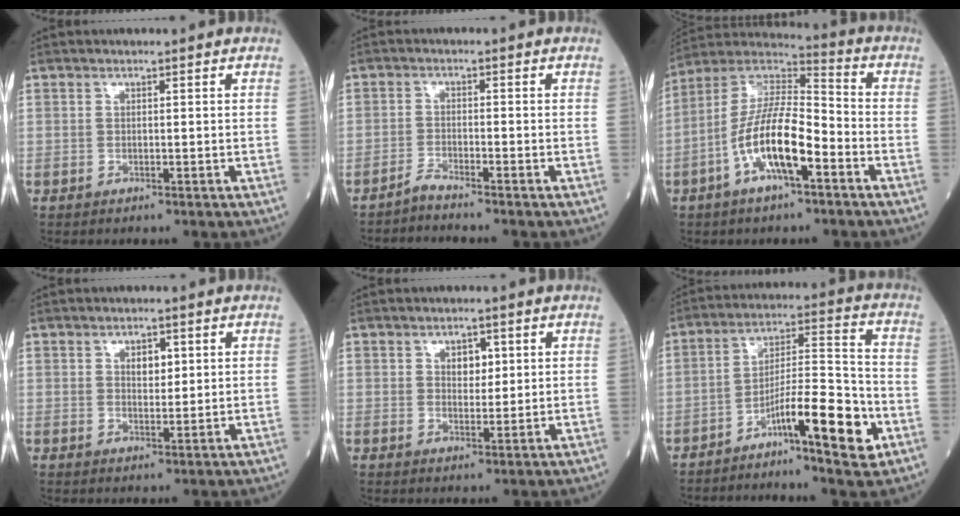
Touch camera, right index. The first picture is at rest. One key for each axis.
{"total": 2.3, "fx": -2.1, "fy": -0.7, "fz": 0.2, "tx": -0.007, "ty": -0.007, "tz": -0.045}
{"total": 13.2, "fx": -4.9, "fy": 3.4, "fz": 11.7, "tx": -0.230, "ty": 0.013, "tz": -0.094}
{"total": 2.7, "fx": 1.0, "fy": 1.5, "fz": 2.0, "tx": -0.027, "ty": -0.001, "tz": 0.015}
{"total": 2.9, "fx": 1.0, "fy": 1.8, "fz": 2.0, "tx": -0.025, "ty": 0.001, "tz": 0.016}
{"total": 12.0, "fx": -6.0, "fy": 1.5, "fz": 10.2, "tx": -0.165, "ty": 0.013, "tz": -0.101}